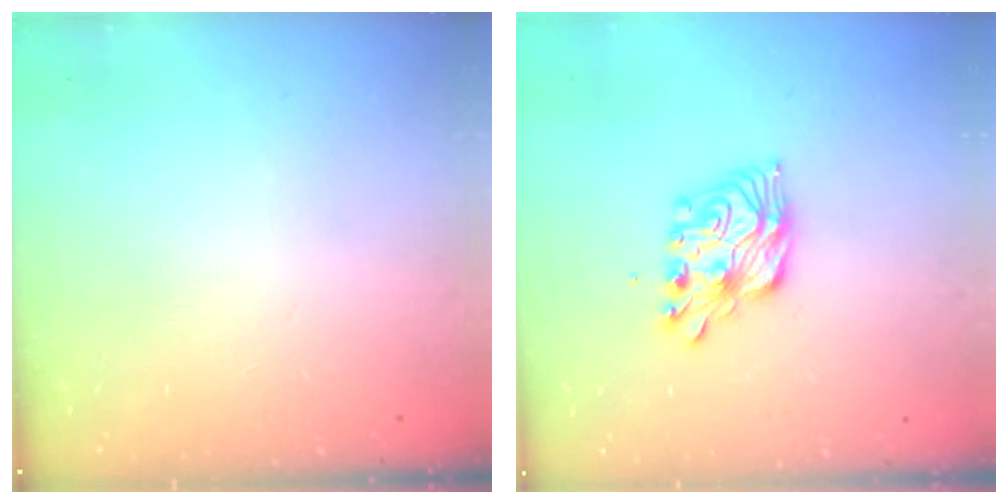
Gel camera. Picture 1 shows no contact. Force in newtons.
{"total": 11.8, "press": 11.8, "slide": 0.4}